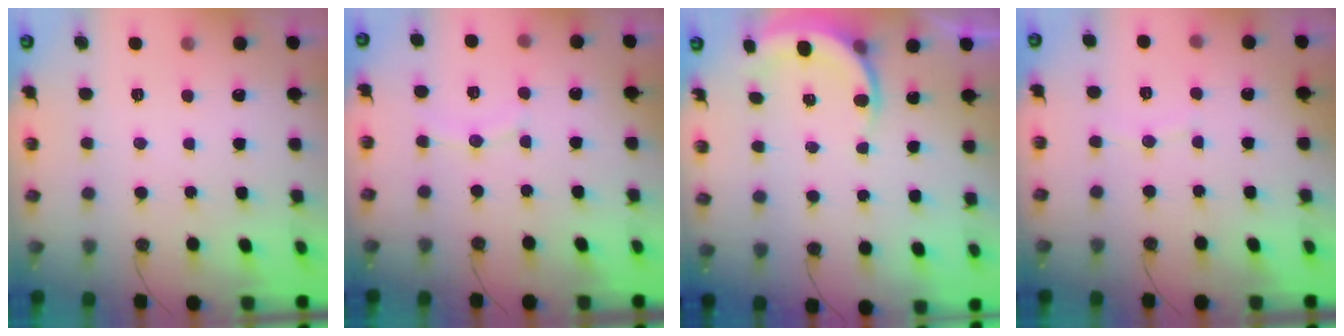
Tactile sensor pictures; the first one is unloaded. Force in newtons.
{"total": 5.3, "press": 5.1, "slide": 1.6}
{"total": 6.3, "press": 6.2, "slide": 1.0}
{"total": 3.7, "press": 3.6, "slide": 0.4}